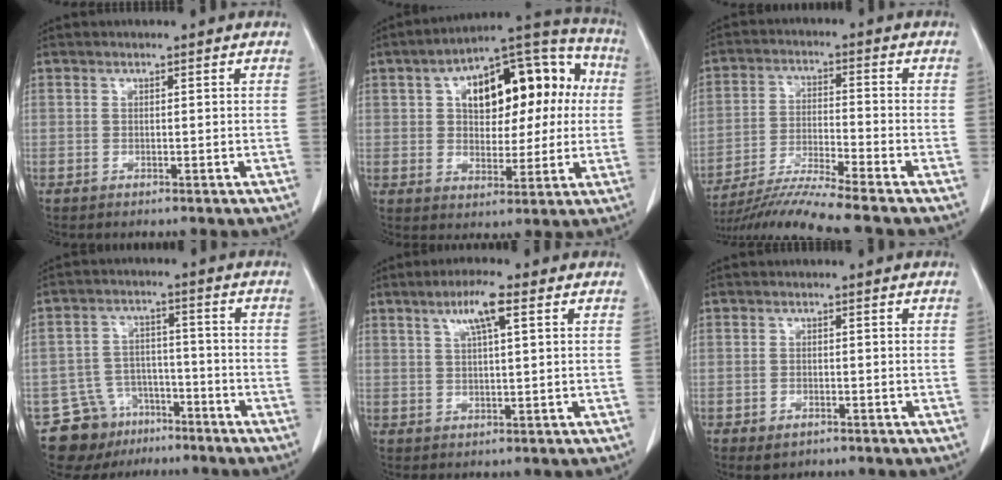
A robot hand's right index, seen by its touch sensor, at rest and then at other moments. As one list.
[{"total": 19.3, "force": [3.9, 10.1, 16.0], "torque": [-0.242, 0.057, 0.059]}, {"total": 10.8, "force": [-9.4, -2.3, 4.6], "torque": [-0.077, -0.020, -0.169]}, {"total": 8.9, "force": [-6.2, 6.2, 1.1], "torque": [-0.019, 0.030, -0.097]}, {"total": 5.3, "force": [2.5, 0.4, 4.7], "torque": [-0.086, 0.008, 0.045]}, {"total": 2.1, "force": [-1.3, 1.2, 1.1], "torque": [-0.018, 0.000, -0.012]}]